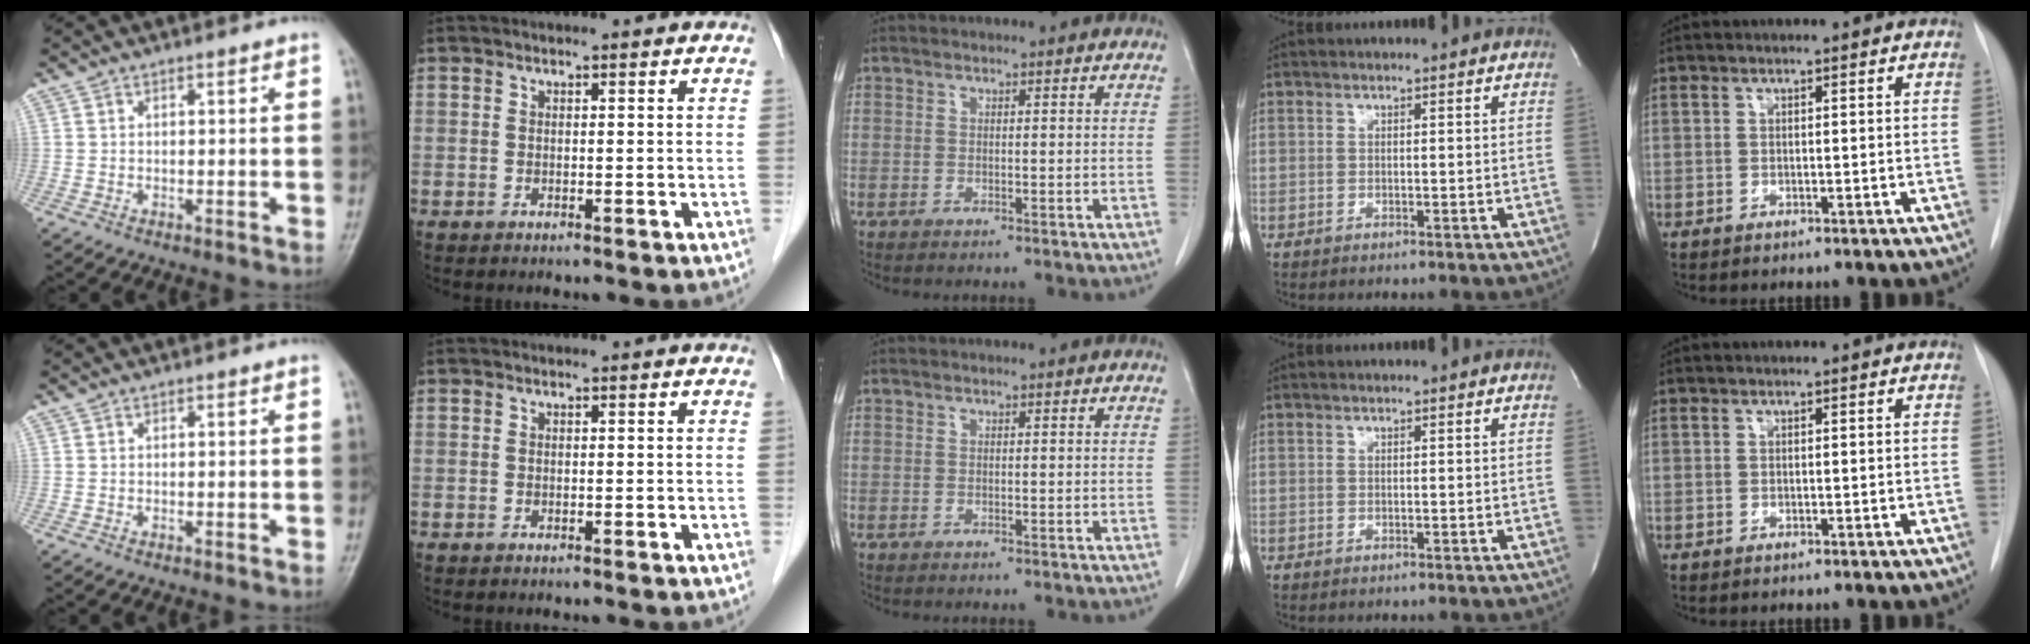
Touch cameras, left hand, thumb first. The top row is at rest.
{}